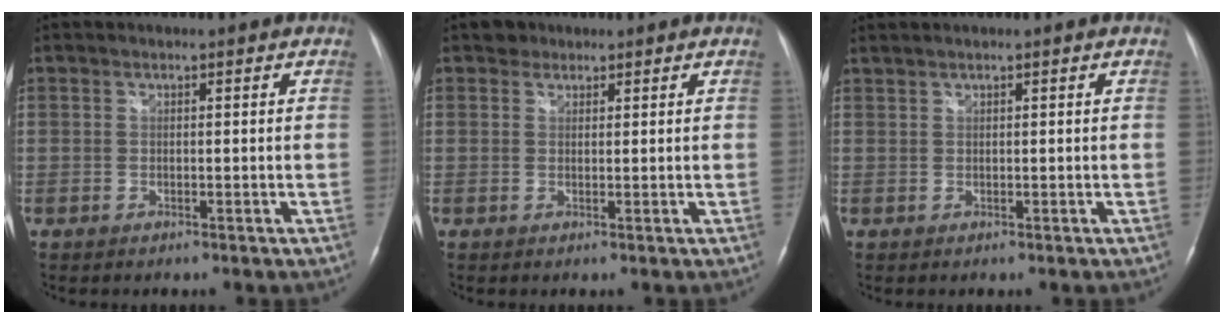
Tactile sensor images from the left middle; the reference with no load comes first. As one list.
[{"total": 1.8, "force": [1.2, 1.3, 0.1], "torque": [0.003, 0.005, 0.016]}, {"total": 0.9, "force": [0.9, -0.1, 0.3], "torque": [-0.011, 0.012, 0.024]}]